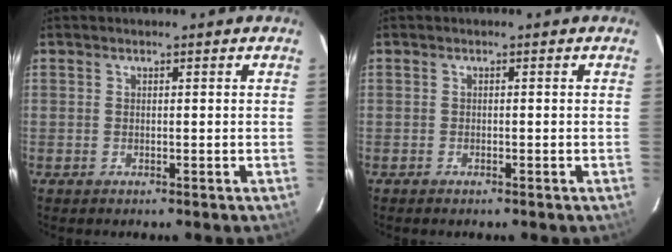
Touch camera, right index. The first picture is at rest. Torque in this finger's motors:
{"motor_torque": [0.00, -0.09, 0.03, 0.01]}